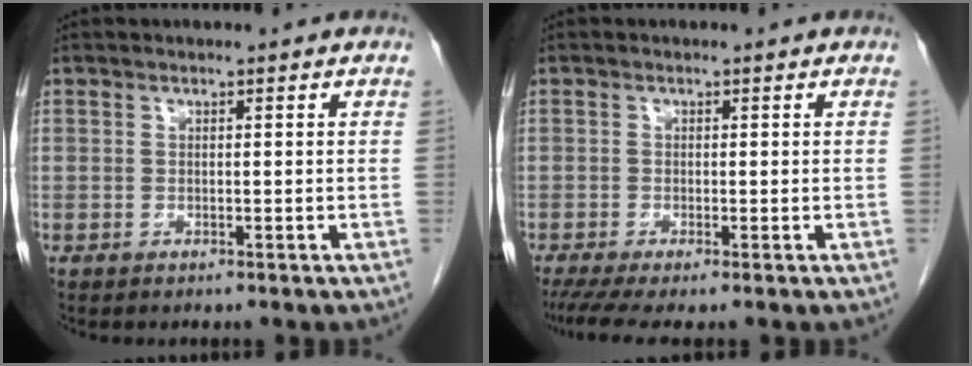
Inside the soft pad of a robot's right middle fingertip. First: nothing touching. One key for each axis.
{"total": 4.2, "fx": -2.9, "fy": 0.3, "fz": 2.9, "tx": -0.052, "ty": -0.013, "tz": -0.054}